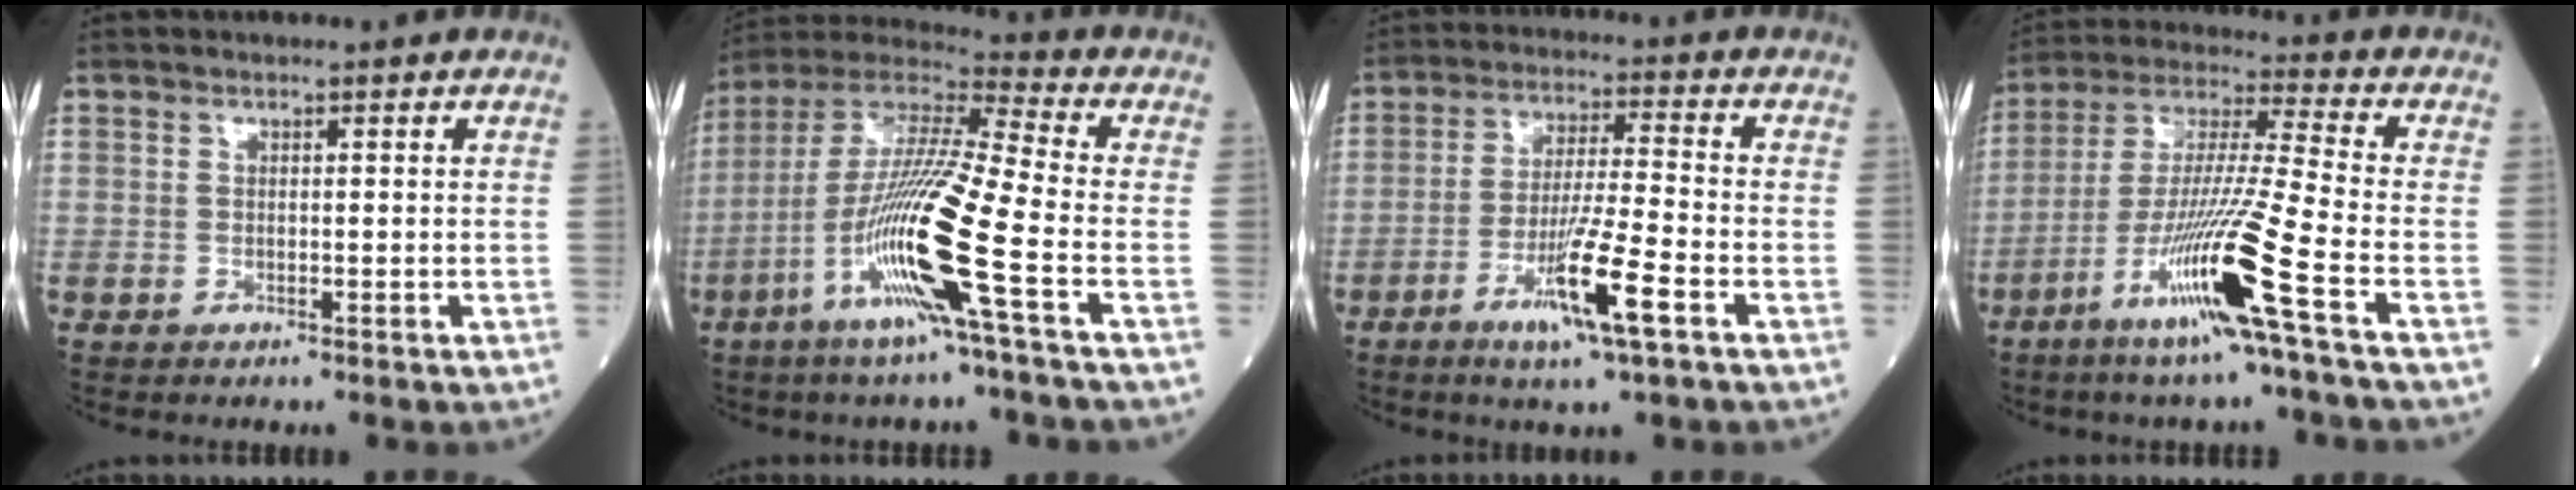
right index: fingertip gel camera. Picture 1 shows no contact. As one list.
[{"total": 17.6, "force": [-6.3, -0.5, 16.4], "torque": [-0.333, -0.016, -0.130]}, {"total": 10.4, "force": [-4.9, -0.1, 9.2], "torque": [-0.168, -0.015, -0.089]}, {"total": 15.7, "force": [-7.2, -1.8, 13.8], "torque": [-0.276, -0.025, -0.138]}]